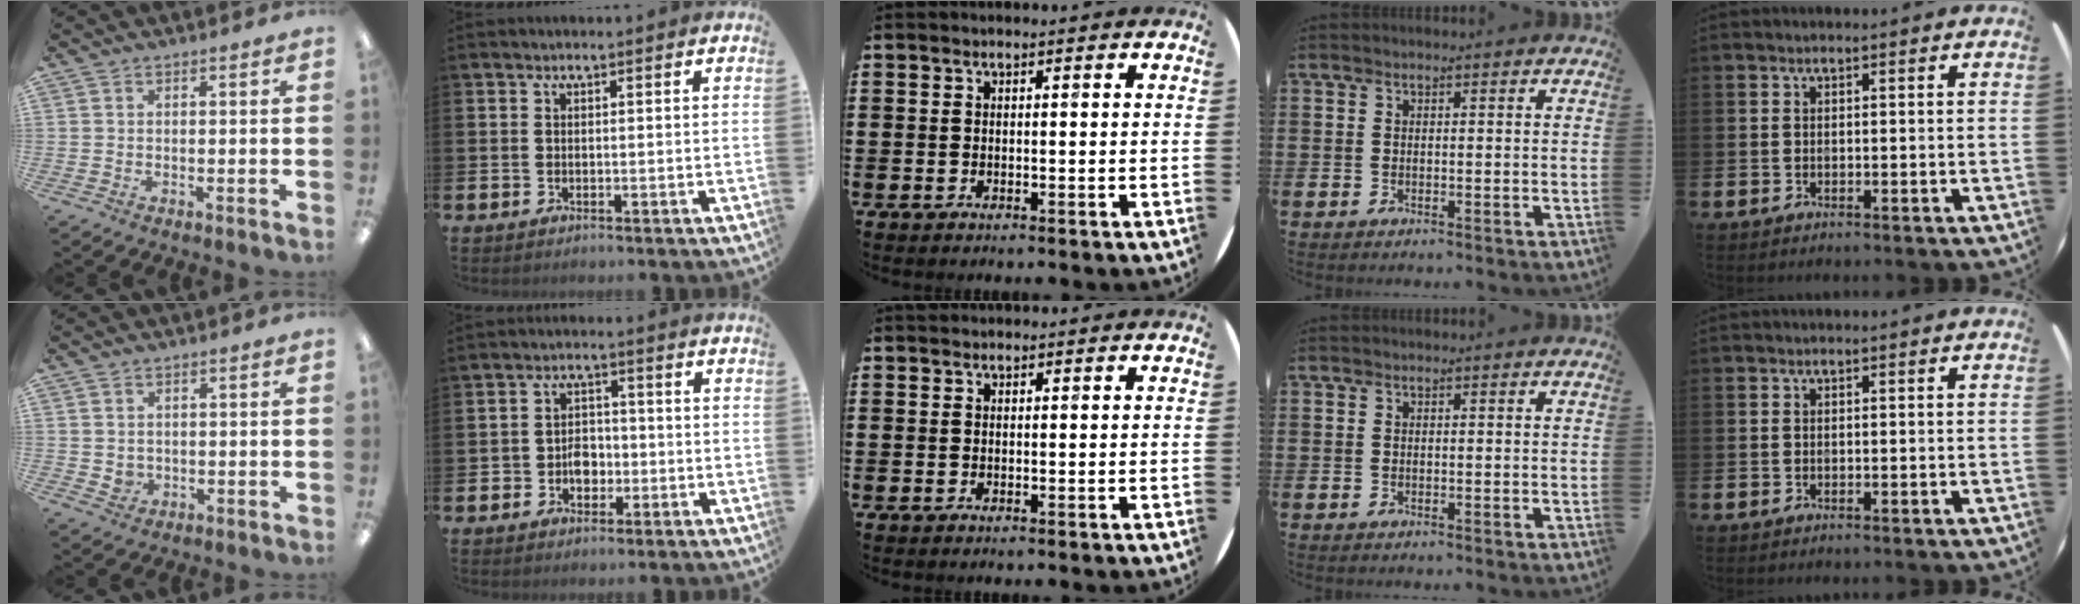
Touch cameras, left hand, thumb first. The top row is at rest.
{"thumb": {"total": 2.3, "force": [0.4, 2.1, 0.7], "torque": [-0.007, -0.001, 0.007]}, "index": {"total": 3.5, "force": [-1.1, 2.8, 1.8], "torque": [-0.030, 0.004, -0.026]}}